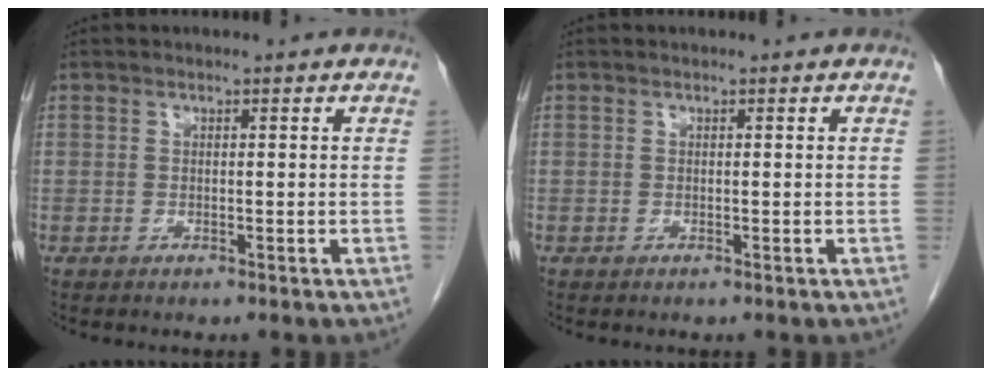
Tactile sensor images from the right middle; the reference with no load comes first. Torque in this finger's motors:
{"motor_torque": [0.00, 0.00, -0.03, -0.02]}